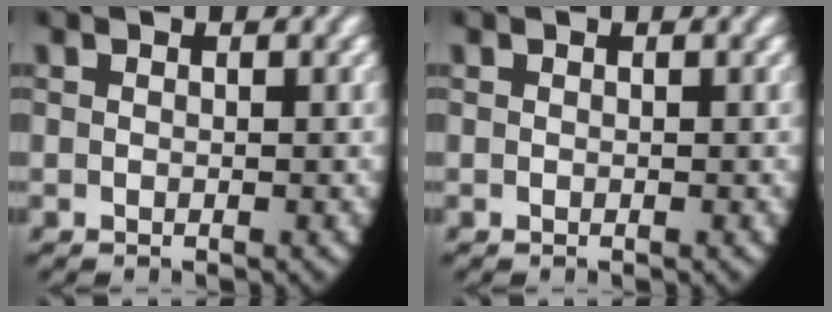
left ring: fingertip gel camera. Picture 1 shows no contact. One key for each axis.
{"total": 0.0}